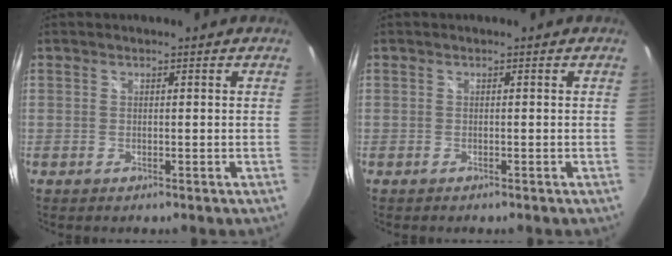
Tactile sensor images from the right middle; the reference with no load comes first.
{"total": 0.0}